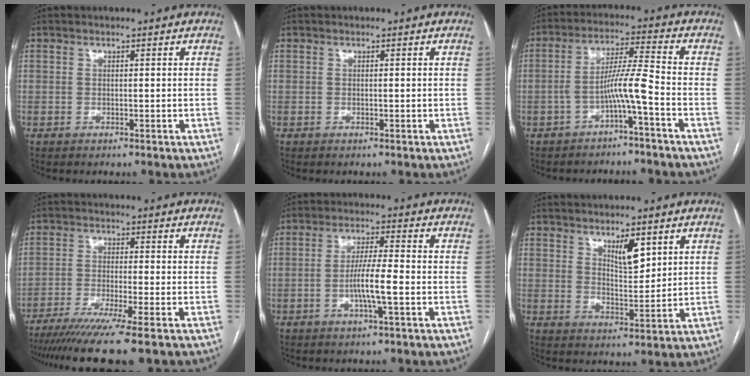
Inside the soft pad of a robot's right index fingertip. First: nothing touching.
{"total": 0.0}
{"total": 6.3, "force": [-2.9, -0.6, 5.6], "torque": [-0.103, 0.018, -0.052]}
{"total": 11.9, "force": [-9.2, -1.0, 7.4], "torque": [-0.105, -0.034, -0.145]}
{"total": 6.2, "force": [-1.8, 0.0, 5.9], "torque": [-0.115, 0.000, -0.035]}
{"total": 5.2, "force": [3.0, 1.7, 3.9], "torque": [-0.070, -0.006, 0.056]}